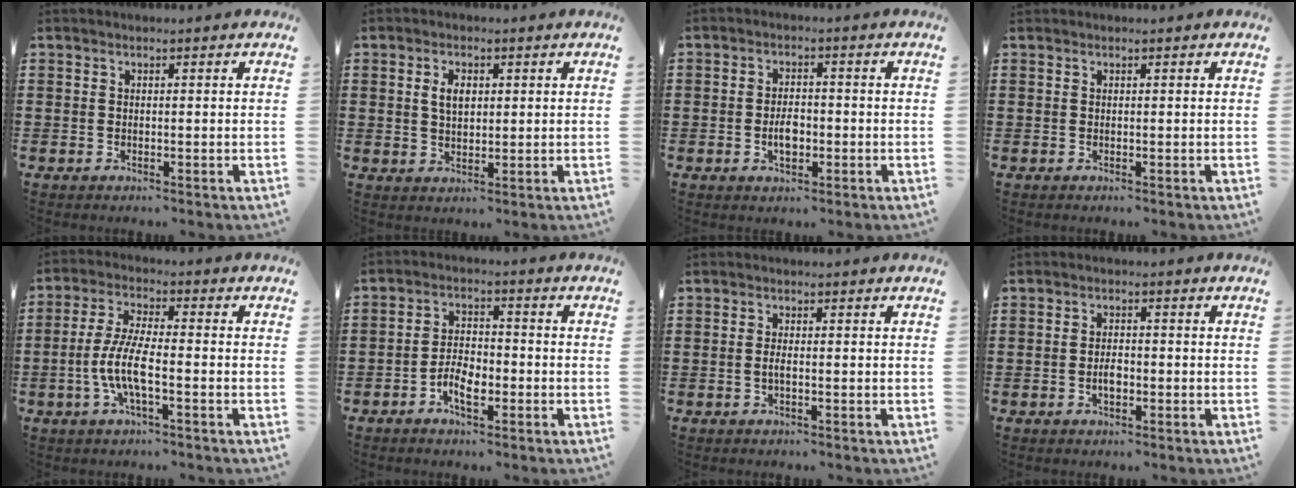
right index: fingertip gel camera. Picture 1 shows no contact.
{"total": 3.2, "force": [0.7, 1.9, 2.5], "torque": [-0.055, 0.010, 0.011]}
{"total": 3.7, "force": [-0.8, 2.0, 3.0], "torque": [-0.049, 0.000, -0.016]}
{"total": 0.0}
{"total": 7.1, "force": [-2.4, 1.6, 6.4], "torque": [-0.150, -0.013, -0.054]}
{"total": 4.8, "force": [-2.3, 2.3, 3.5], "torque": [-0.074, 0.003, -0.044]}
{"total": 1.2, "force": [-0.4, 0.2, 1.1], "torque": [-0.030, -0.003, -0.009]}
{"total": 2.5, "force": [-0.7, 1.2, 2.1], "torque": [-0.040, 0.002, -0.012]}